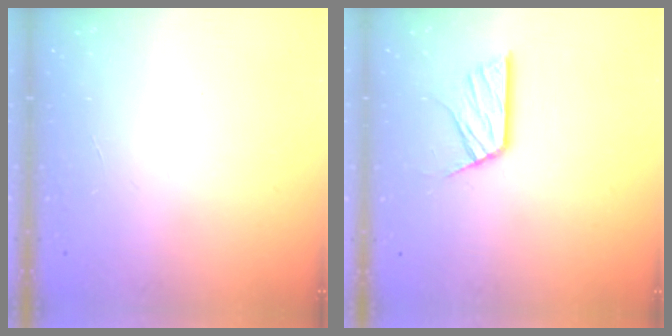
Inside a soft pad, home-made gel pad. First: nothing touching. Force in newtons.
{"total": 10.6, "press": 10.5, "slide": 0.9}